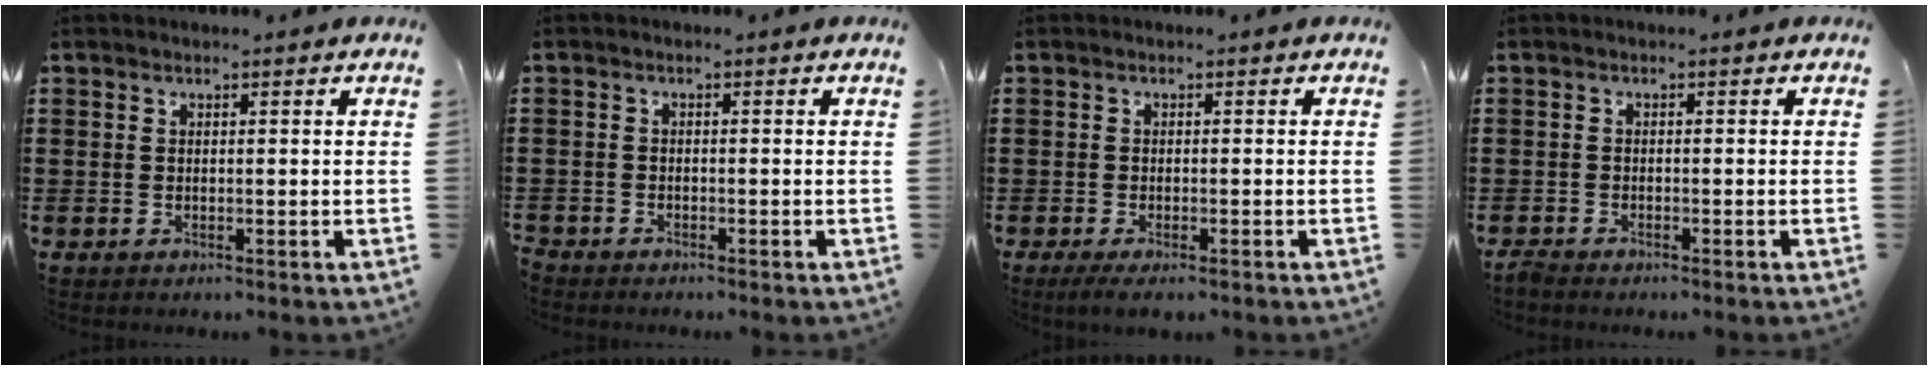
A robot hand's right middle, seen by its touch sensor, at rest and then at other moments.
{"total": 1.2, "force": [-1.1, 0.3, -0.1], "torque": [-0.002, -0.001, -0.023]}
{"total": 1.3, "force": [-1.2, 0.3, 0.6], "torque": [-0.019, -0.002, -0.025]}
{"total": 1.2, "force": [-1.2, 0.2, 0.2], "torque": [-0.007, -0.001, -0.024]}